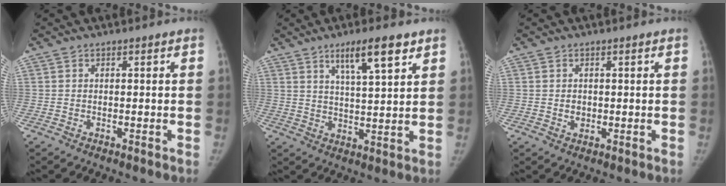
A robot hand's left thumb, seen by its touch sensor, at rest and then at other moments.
{"total": 8.9, "force": [5.5, 1.6, 6.9], "torque": [-0.108, -0.027, 0.094]}
{"total": 1.7, "force": [0.1, 1.4, 0.9], "torque": [-0.011, 0.000, 0.006]}